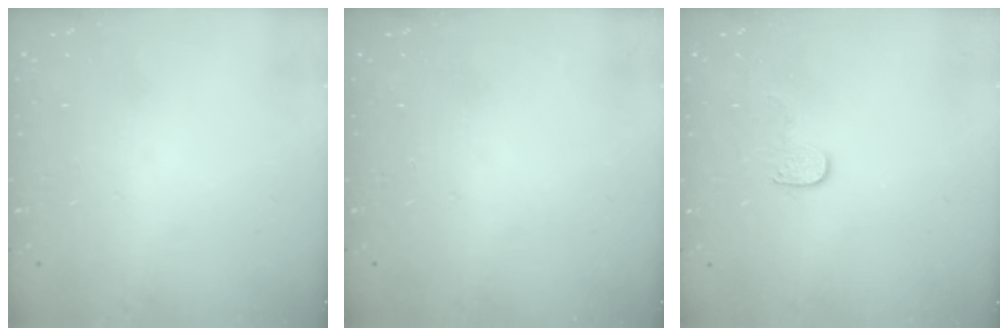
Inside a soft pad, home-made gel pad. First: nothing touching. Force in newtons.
{"total": 0.0}
{"total": 6.7, "press": 6.7, "slide": 0.6}